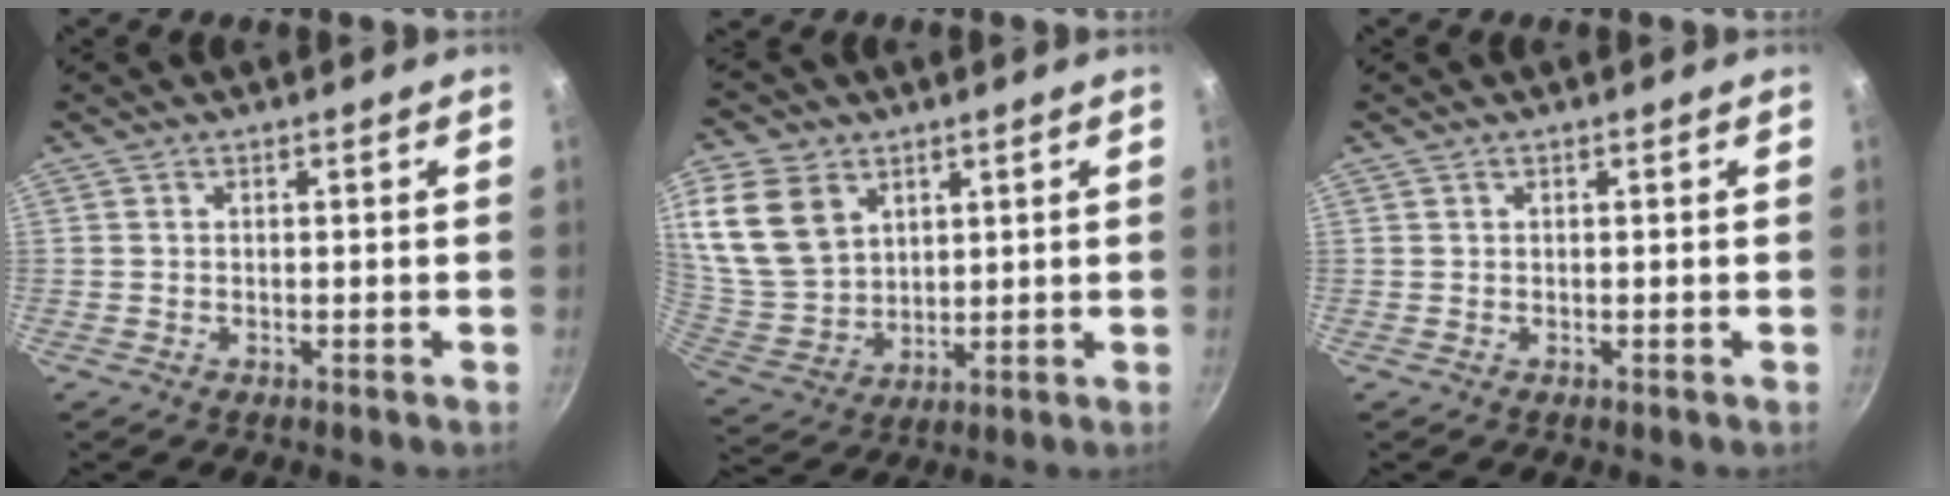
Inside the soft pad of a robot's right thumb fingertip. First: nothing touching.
{"total": 15.6, "force": [6.4, 11.4, 8.5], "torque": [-0.159, -0.023, 0.141]}
{"total": 0.0}